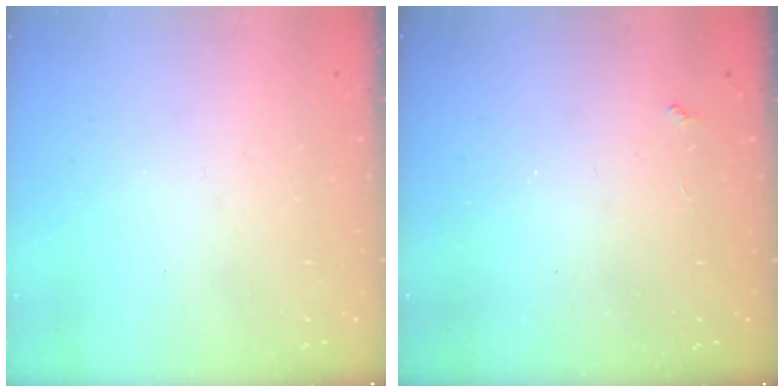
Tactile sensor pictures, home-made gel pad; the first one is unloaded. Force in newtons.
{"total": 2.3, "press": 2.3, "slide": 0.4}